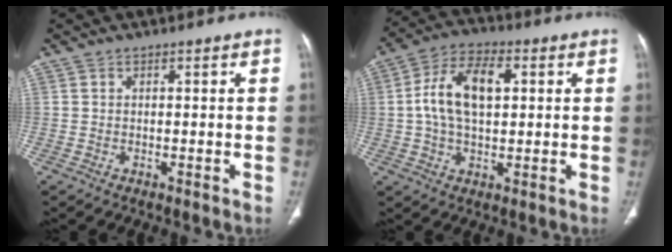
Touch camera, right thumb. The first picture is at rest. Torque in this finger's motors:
{"motor_torque": [-0.19, 0.84, 1.24, 0.08, 0.16]}